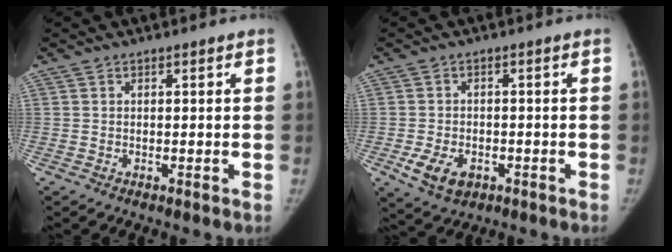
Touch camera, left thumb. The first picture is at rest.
{"total": 6.4, "force": [-2.6, 4.3, 3.9], "torque": [-0.069, 0.005, -0.037]}